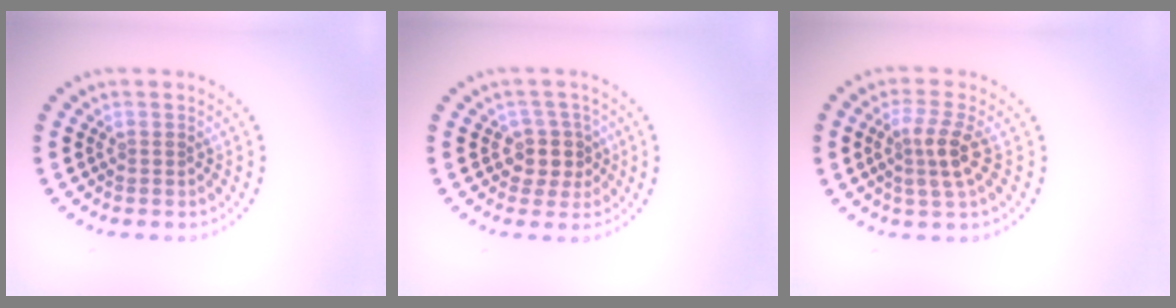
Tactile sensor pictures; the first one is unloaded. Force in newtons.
{"total": 2.6, "press": 2.1, "slide": 1.5}
{"total": 2.9, "press": 2.5, "slide": 1.5}